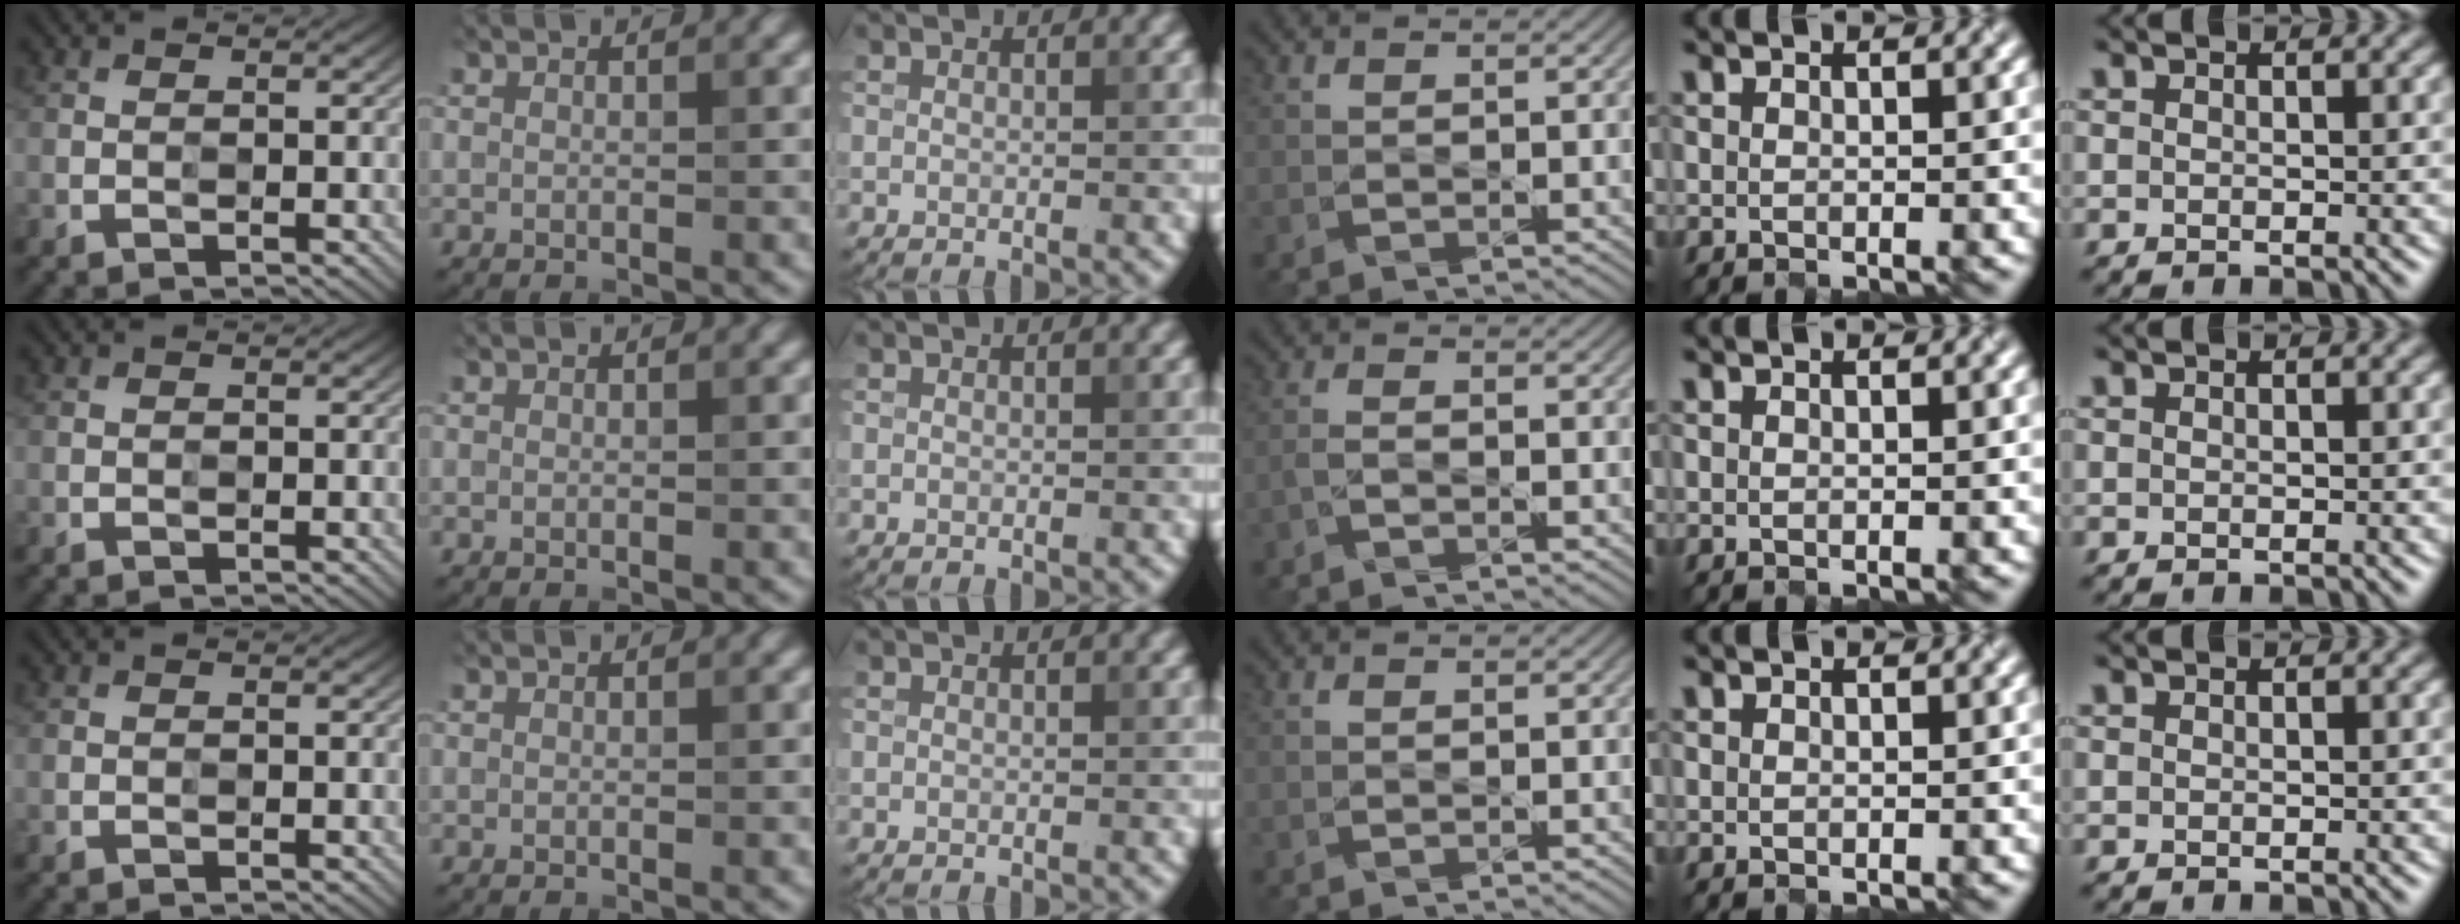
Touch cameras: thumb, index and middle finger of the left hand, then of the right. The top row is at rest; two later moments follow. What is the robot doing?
{"motion": "close", "object": "laptop"}